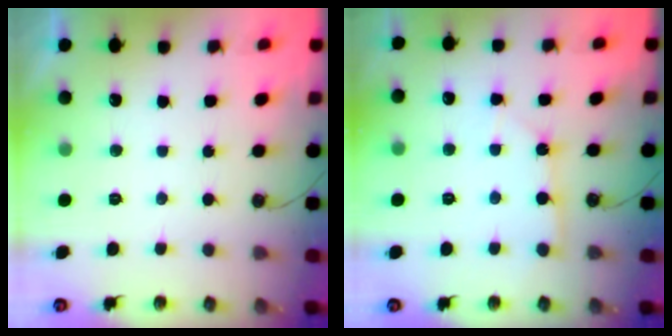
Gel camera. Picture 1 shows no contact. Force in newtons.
{"total": 2.6, "press": 2.6, "slide": 0.2}